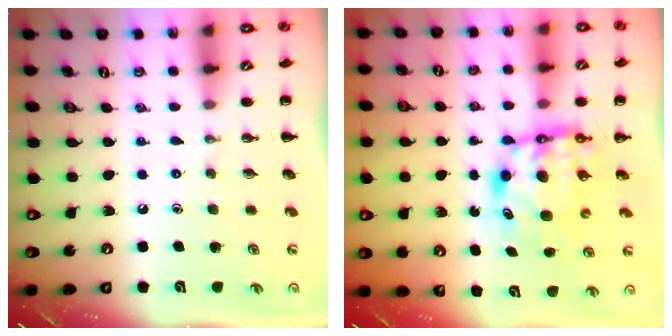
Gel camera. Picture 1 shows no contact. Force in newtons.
{"total": 6.5, "press": 6.2, "slide": 1.9}